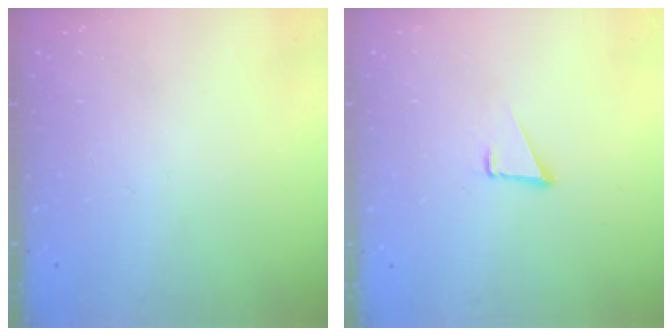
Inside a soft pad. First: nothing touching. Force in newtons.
{"total": 1.7, "press": 1.7, "slide": 0.1}